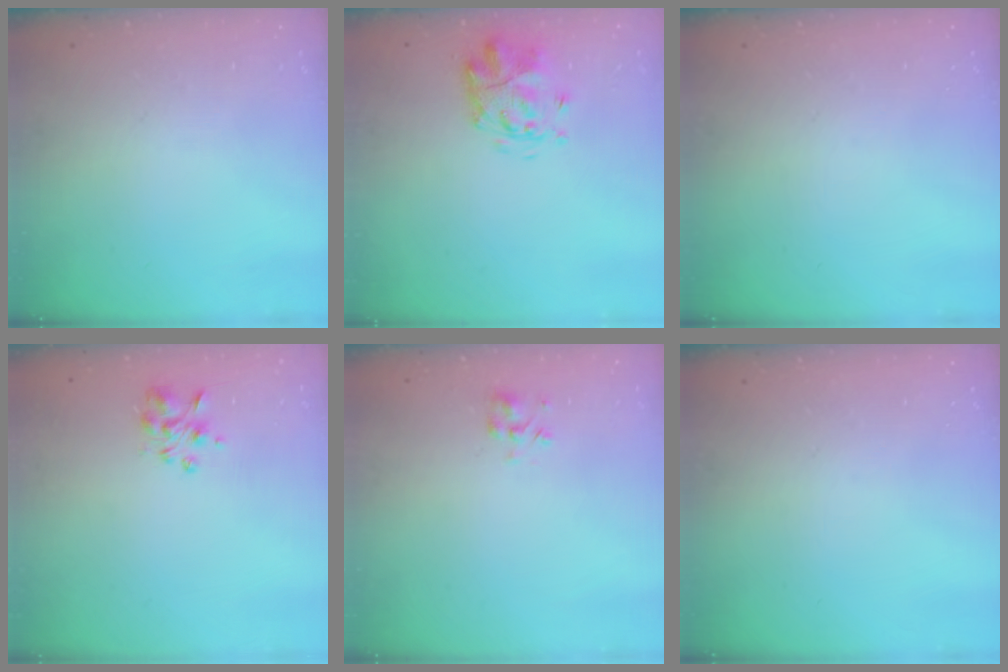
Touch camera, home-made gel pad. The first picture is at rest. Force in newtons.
{"total": 3.7, "press": 3.4, "slide": 1.6}
{"total": 0.0}
{"total": 3.8, "press": 3.6, "slide": 1.0}
{"total": 4.1, "press": 4.0, "slide": 0.9}
{"total": 0.0}